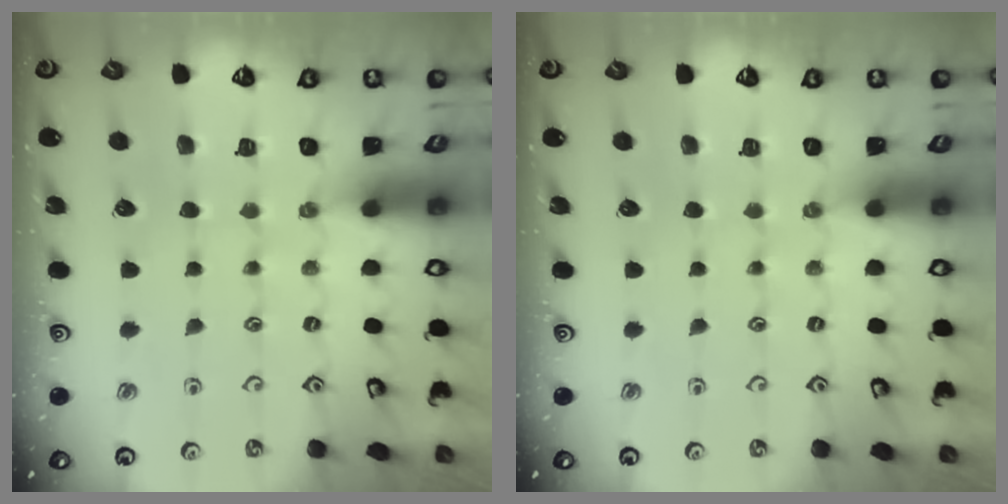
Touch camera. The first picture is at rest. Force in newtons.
{"total": 0.0}